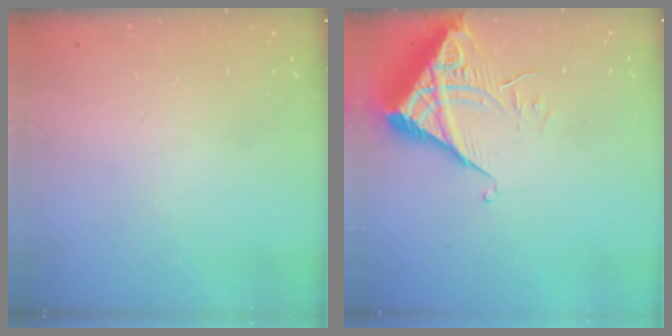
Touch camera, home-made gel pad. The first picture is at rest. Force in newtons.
{"total": 6.6, "press": 6.6, "slide": 0.4}